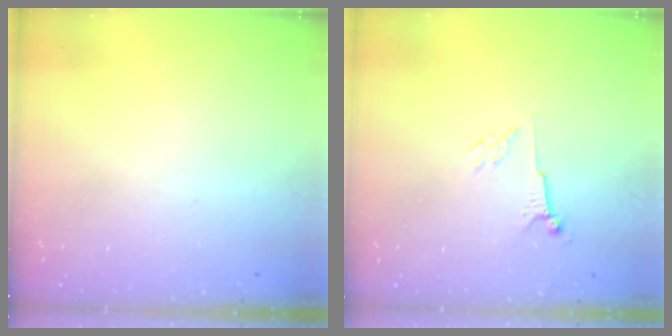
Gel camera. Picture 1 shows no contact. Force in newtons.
{"total": 4.5, "press": 4.4, "slide": 1.0}